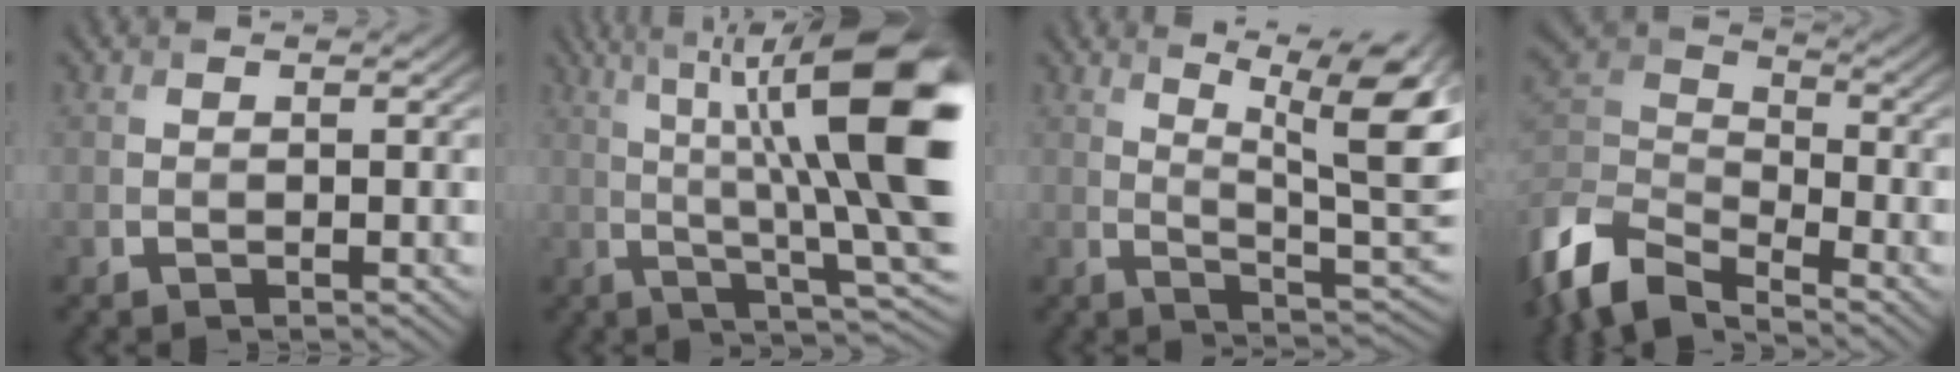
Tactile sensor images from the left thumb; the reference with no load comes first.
{"total": 18.0, "force": [4.5, 4.2, 16.9], "torque": [-0.254, 0.027, 0.080]}
{"total": 13.3, "force": [6.5, 3.2, 11.2], "torque": [-0.158, 0.009, 0.102]}
{"total": 8.9, "force": [-5.9, 4.4, 5.1], "torque": [-0.120, -0.002, -0.131]}